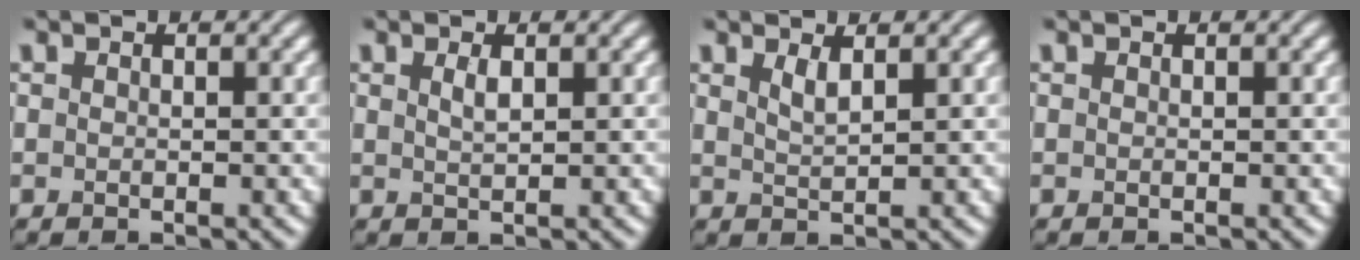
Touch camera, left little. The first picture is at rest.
{"total": 1.1, "force": [0.6, 0.3, 0.9], "torque": [-0.020, 0.002, 0.011]}
{"total": 1.5, "force": [0.9, 0.4, 1.1], "torque": [-0.022, -0.001, 0.018]}
{"total": 0.0}